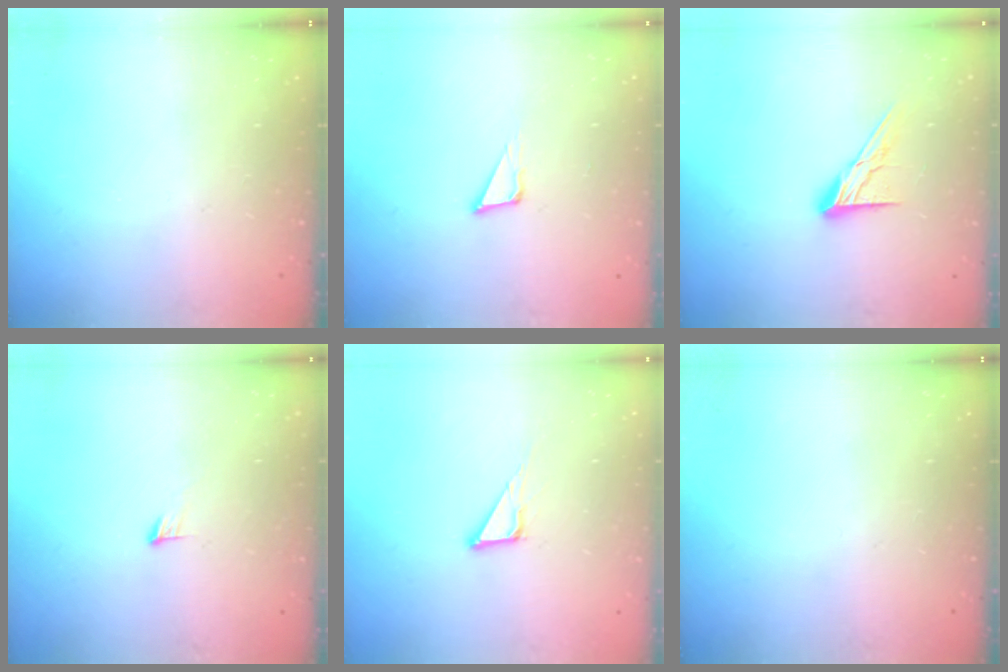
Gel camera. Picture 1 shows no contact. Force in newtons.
{"total": 3.8, "press": 3.7, "slide": 0.8}
{"total": 9.8, "press": 9.8, "slide": 0.5}
{"total": 3.3, "press": 3.3, "slide": 0.2}
{"total": 5.0, "press": 5.0, "slide": 0.1}
{"total": 0.0}